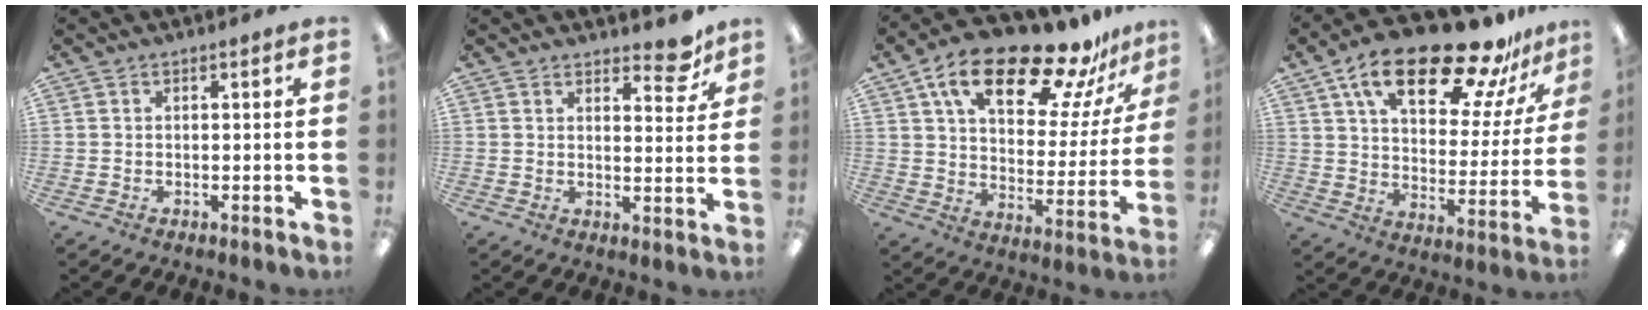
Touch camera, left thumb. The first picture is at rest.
{"total": 7.3, "force": [5.7, 3.0, 3.5], "torque": [-0.026, -0.035, 0.093]}
{"total": 22.9, "force": [15.8, 8.8, 14.0], "torque": [-0.231, -0.093, 0.266]}
{"total": 24.9, "force": [16.9, 9.4, 15.8], "torque": [-0.244, -0.102, 0.280]}